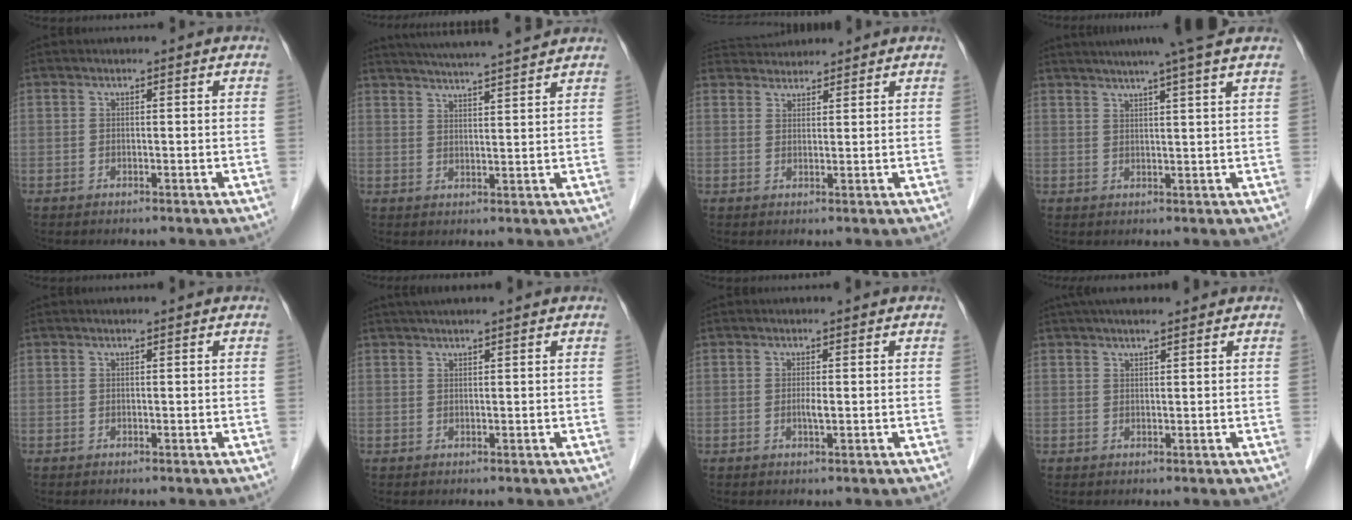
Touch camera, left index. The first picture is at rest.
{"total": 12.6, "force": [11.5, -0.3, 5.3], "torque": [-0.086, 0.023, 0.160]}
{"total": 4.3, "force": [4.2, 0.8, 0.1], "torque": [0.000, 0.032, 0.076]}
{"total": 9.9, "force": [8.0, -1.3, 5.7], "torque": [-0.082, 0.020, 0.095]}
{"total": 0.0}
{"total": 4.1, "force": [3.4, -0.4, 2.2], "torque": [-0.022, 0.036, 0.059]}
{"total": 1.0, "force": [0.0, 0.1, 1.0], "torque": [-0.015, -0.001, 0.002]}
{"total": 5.6, "force": [4.6, 0.8, 3.0], "torque": [-0.039, 0.033, 0.078]}